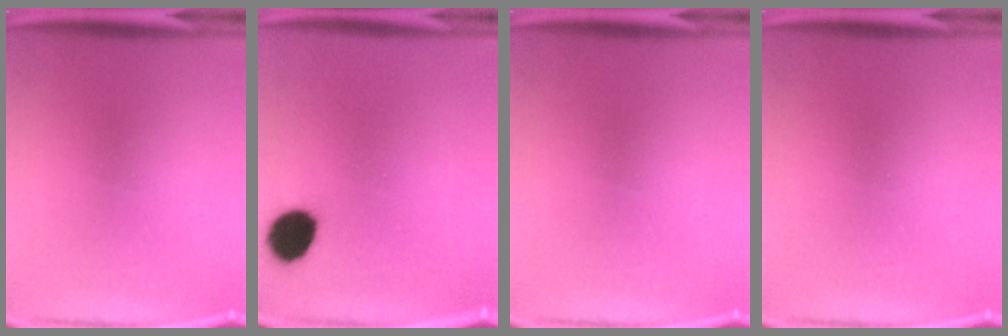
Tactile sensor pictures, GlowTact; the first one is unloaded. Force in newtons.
{"total": 9.2}
{"total": 0.0}
{"total": 0.0}